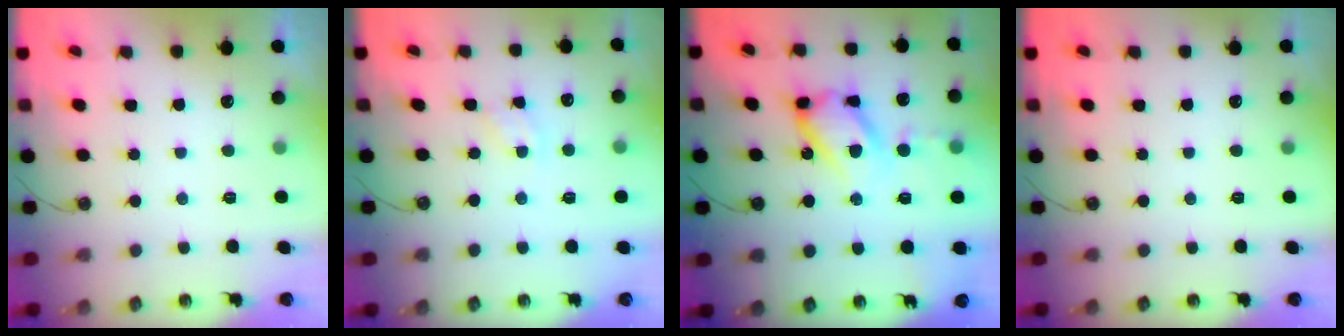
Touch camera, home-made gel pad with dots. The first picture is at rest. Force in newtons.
{"total": 2.0, "press": 2.0, "slide": 0.3}
{"total": 14.6, "press": 14.5, "slide": 1.6}
{"total": 0.0}